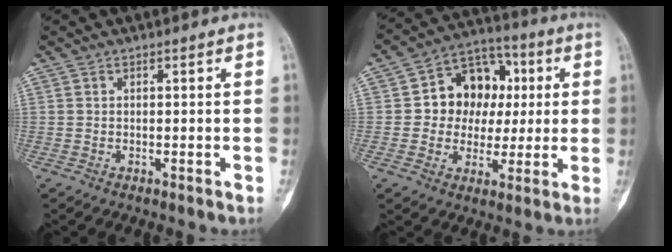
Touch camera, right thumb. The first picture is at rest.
{"total": 13.6, "force": [1.6, 11.1, 7.6], "torque": [-0.058, 0.019, 0.022]}